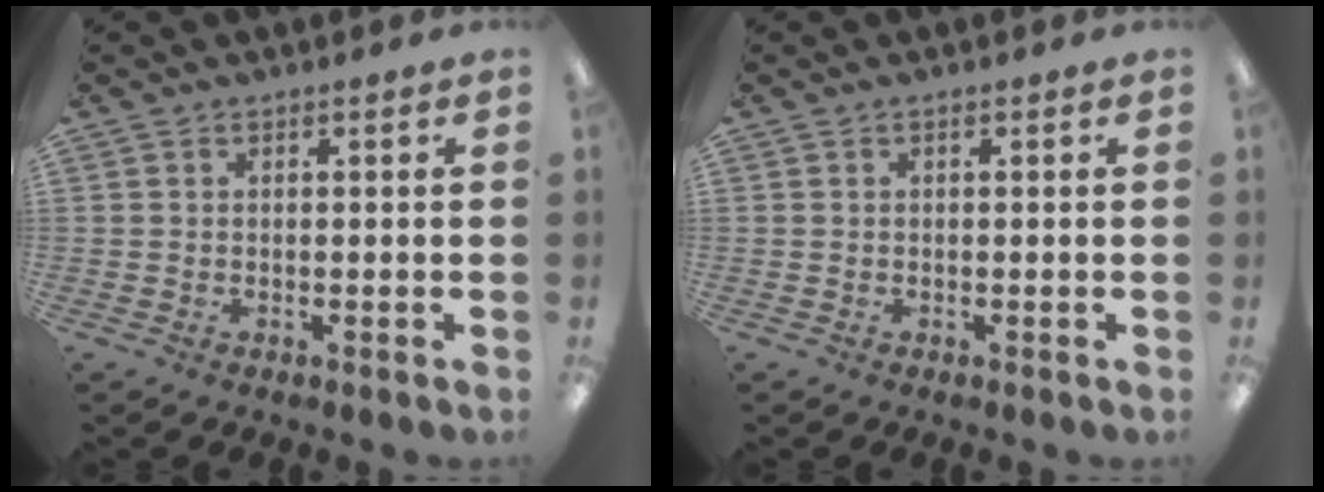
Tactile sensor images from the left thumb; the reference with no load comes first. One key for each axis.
{"total": 0.0}